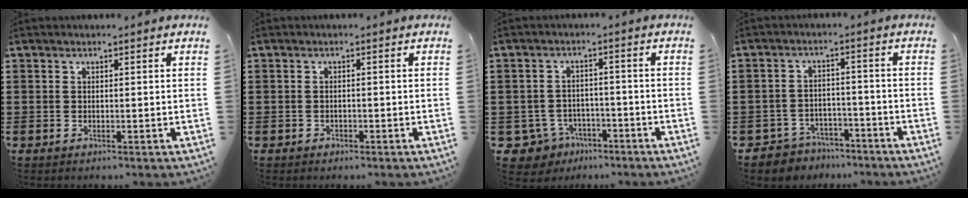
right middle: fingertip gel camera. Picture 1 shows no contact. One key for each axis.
{"total": 0.8, "fx": -0.5, "fy": 0.6, "fz": 0.1, "tx": -0.003, "ty": 0.003, "tz": -0.013}
{"total": 4.4, "fx": -3.4, "fy": 2.6, "fz": 0.9, "tx": -0.045, "ty": 0.003, "tz": -0.073}
{"total": 4.4, "fx": -4.2, "fy": 1.3, "fz": -0.2, "tx": -0.014, "ty": 0.004, "tz": -0.091}